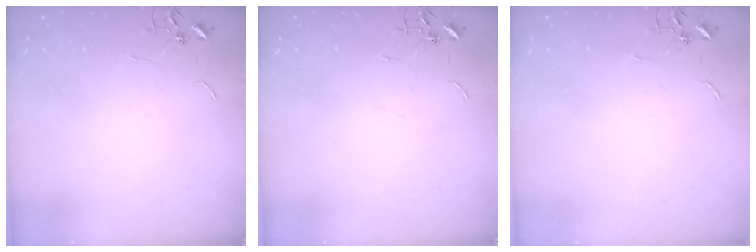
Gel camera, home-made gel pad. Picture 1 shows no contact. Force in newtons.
{"total": 0.0}
{"total": 0.0}